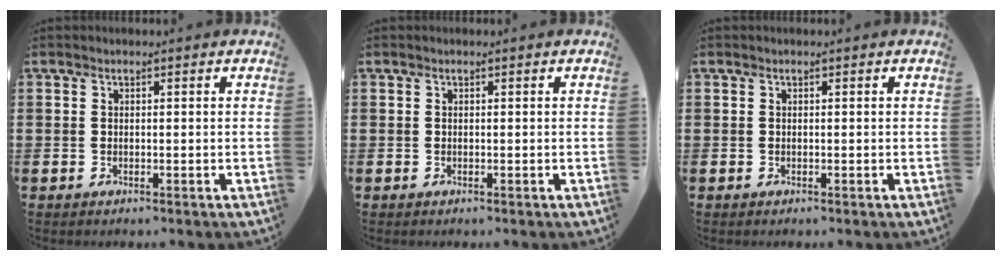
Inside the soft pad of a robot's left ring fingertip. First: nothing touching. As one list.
[{"total": 0.0}, {"total": 0.0}]